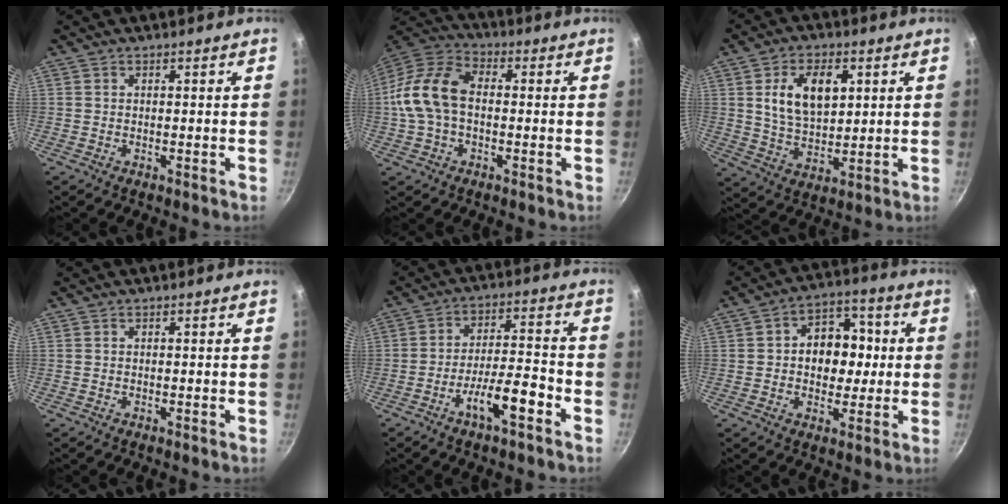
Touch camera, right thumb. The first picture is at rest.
{"total": 13.7, "force": [-0.4, 9.0, 10.3], "torque": [-0.184, 0.039, -0.023]}
{"total": 12.0, "force": [3.3, 7.3, 8.9], "torque": [-0.131, -0.011, 0.061]}
{"total": 0.0}
{"total": 9.5, "force": [-5.0, 2.5, 7.7], "torque": [-0.124, 0.042, -0.084]}
{"total": 11.7, "force": [0.7, 8.9, 7.6], "torque": [-0.060, 0.016, 0.000]}